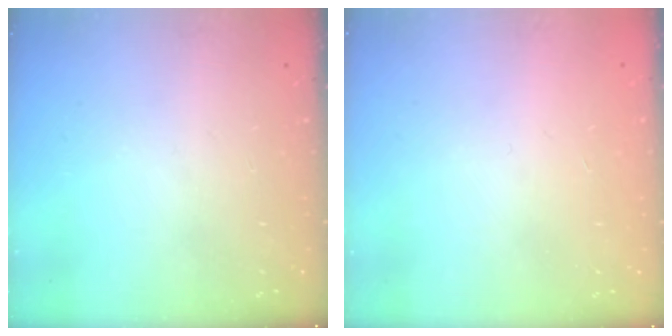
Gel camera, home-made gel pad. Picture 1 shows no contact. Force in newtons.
{"total": 0.8, "press": 0.8, "slide": 0.2}